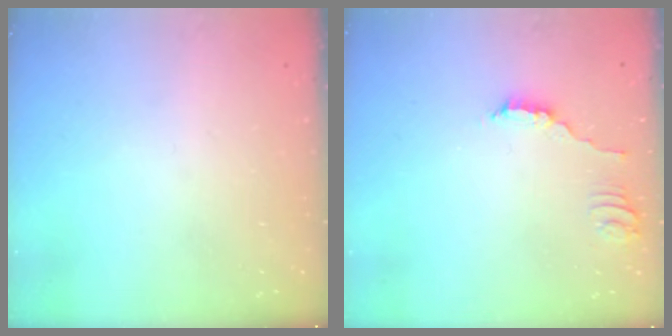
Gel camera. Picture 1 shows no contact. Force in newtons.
{"total": 1.8, "press": 1.8, "slide": 0.3}